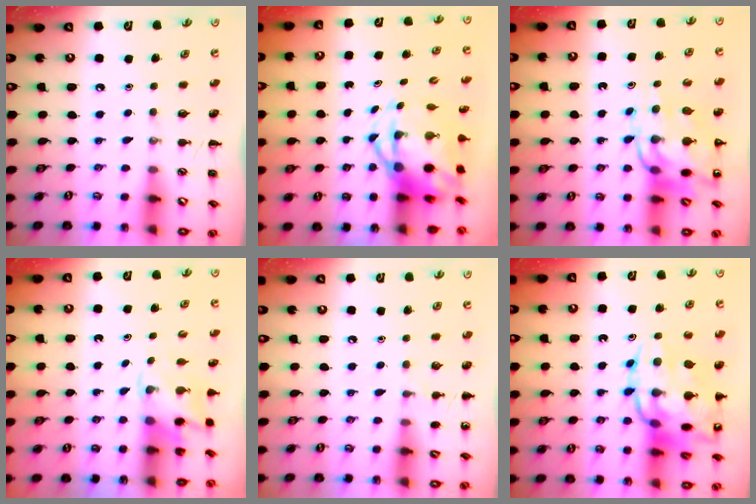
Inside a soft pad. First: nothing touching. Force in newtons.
{"total": 6.5, "press": 6.2, "slide": 1.9}
{"total": 13.1, "press": 12.6, "slide": 3.5}
{"total": 2.8, "press": 2.6, "slide": 1.0}
{"total": 4.5, "press": 4.2, "slide": 1.6}
{"total": 20.4, "press": 20.2, "slide": 2.5}